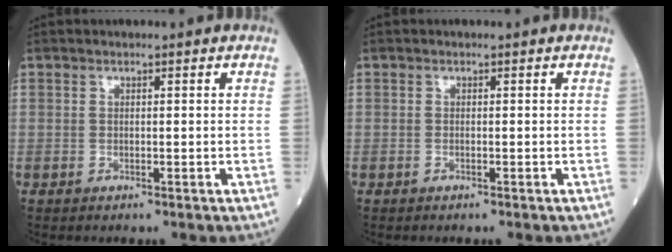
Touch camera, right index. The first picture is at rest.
{"total": 0.0}